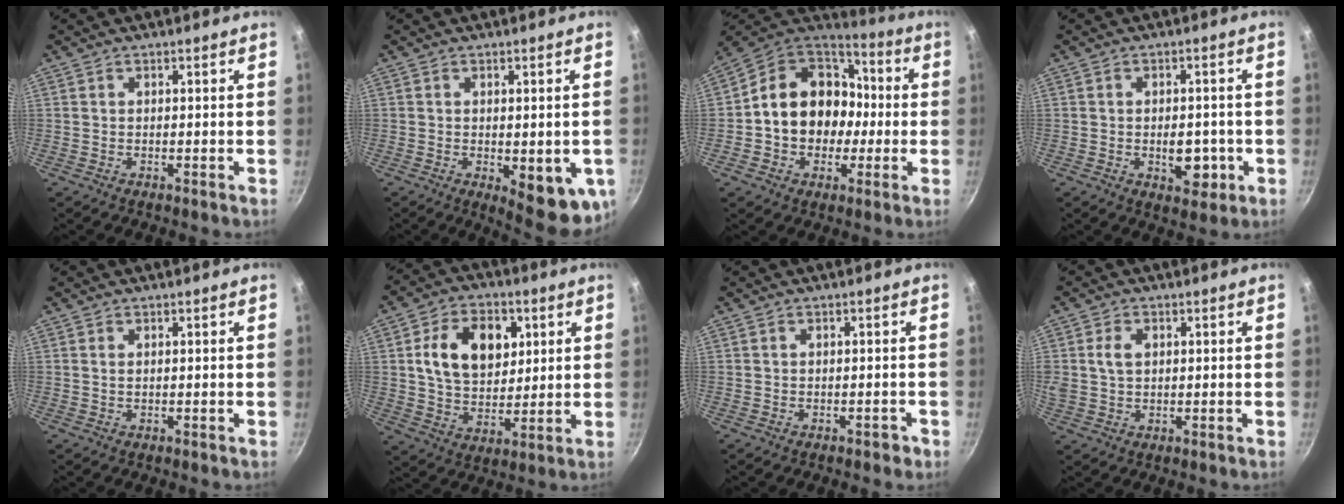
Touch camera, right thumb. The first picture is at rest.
{"total": 11.7, "force": [-2.7, 4.3, 10.5], "torque": [-0.103, -0.014, -0.025]}
{"total": 18.0, "force": [-0.8, 15.0, 10.0], "torque": [-0.131, 0.045, -0.016]}
{"total": 6.8, "force": [-1.5, 4.0, 5.2], "torque": [-0.040, 0.003, -0.016]}
{"total": 0.5, "force": [0.1, 0.3, 0.4], "torque": [-0.007, 0.001, 0.003]}
{"total": 15.0, "force": [4.0, 10.5, 9.9], "torque": [-0.131, -0.007, 0.064]}
{"total": 1.3, "force": [-0.8, 0.8, 0.7], "torque": [0.002, 0.018, 0.001]}
{"total": 4.8, "force": [1.0, 3.5, 3.1], "torque": [-0.052, 0.004, 0.018]}